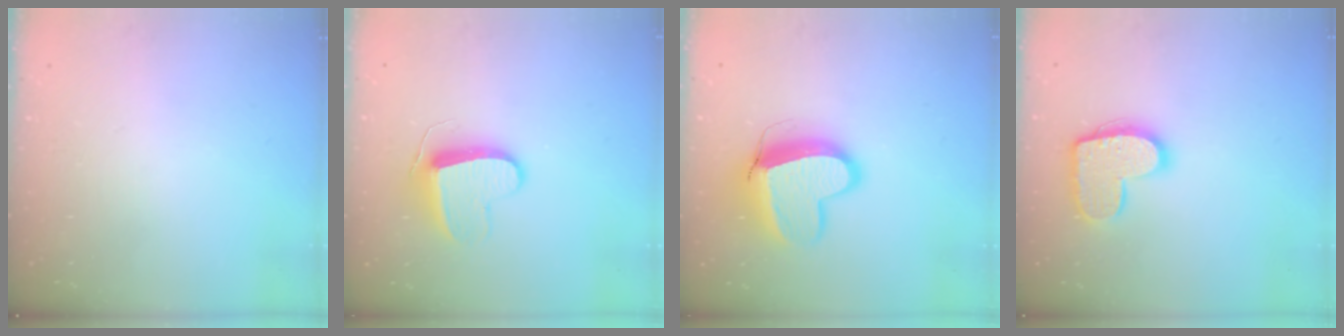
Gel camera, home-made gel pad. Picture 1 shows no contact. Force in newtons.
{"total": 9.7, "press": 9.7, "slide": 0.3}
{"total": 12.8, "press": 12.7, "slide": 1.4}
{"total": 13.7, "press": 13.7, "slide": 0.6}